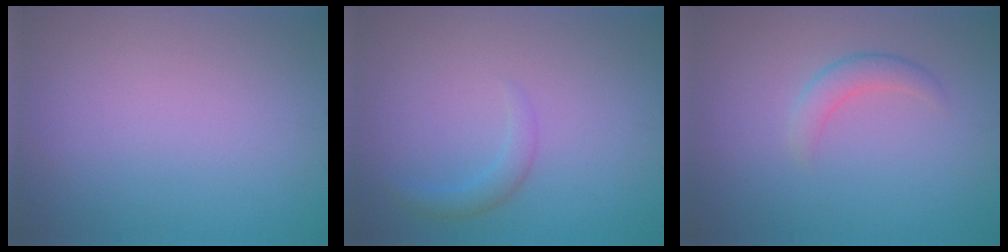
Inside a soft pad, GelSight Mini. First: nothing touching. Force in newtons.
{"total": 1.5, "press": 1.5, "slide": 0.0}
{"total": 1.9, "press": 1.9, "slide": 0.1}